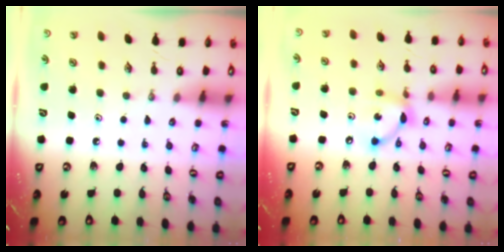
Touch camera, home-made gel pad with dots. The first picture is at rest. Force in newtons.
{"total": 9.9, "press": 9.9, "slide": 0.5}